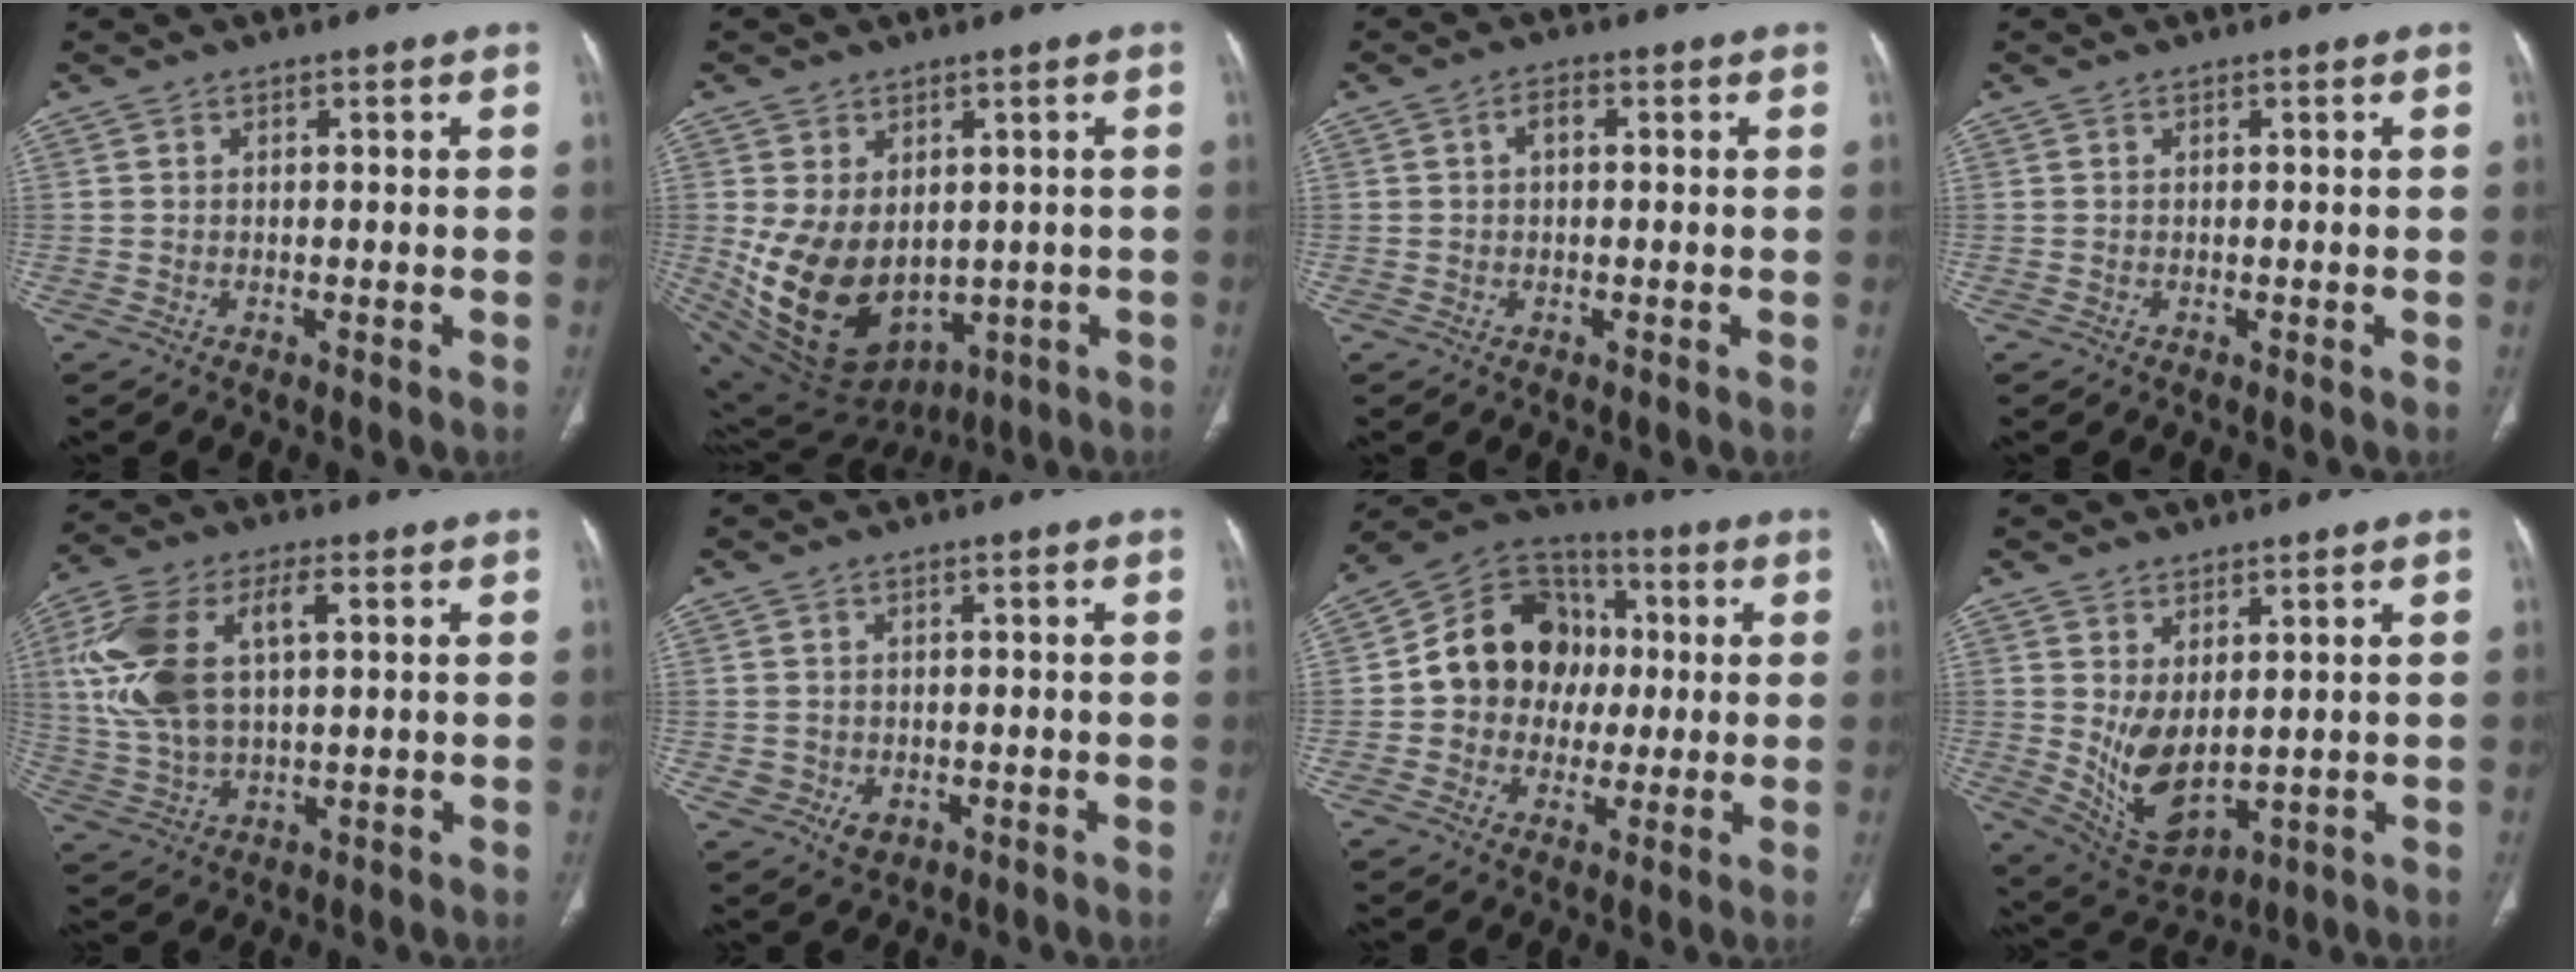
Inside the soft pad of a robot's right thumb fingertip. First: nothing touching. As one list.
[{"total": 16.2, "force": [-1.0, 11.6, 11.3], "torque": [-0.189, -0.015, 0.026]}, {"total": 2.3, "force": [0.3, 1.2, 1.9], "torque": [-0.033, 0.007, 0.003]}, {"total": 0.0}, {"total": 16.2, "force": [3.4, 8.5, 13.3], "torque": [-0.288, 0.013, 0.068]}, {"total": 4.3, "force": [-1.1, 3.7, 1.9], "torque": [-0.022, 0.003, -0.004]}, {"total": 15.4, "force": [0.4, 13.2, 7.9], "torque": [-0.085, 0.027, -0.002]}, {"total": 9.3, "force": [0.8, 5.1, 7.7], "torque": [-0.128, -0.021, 0.045]}]